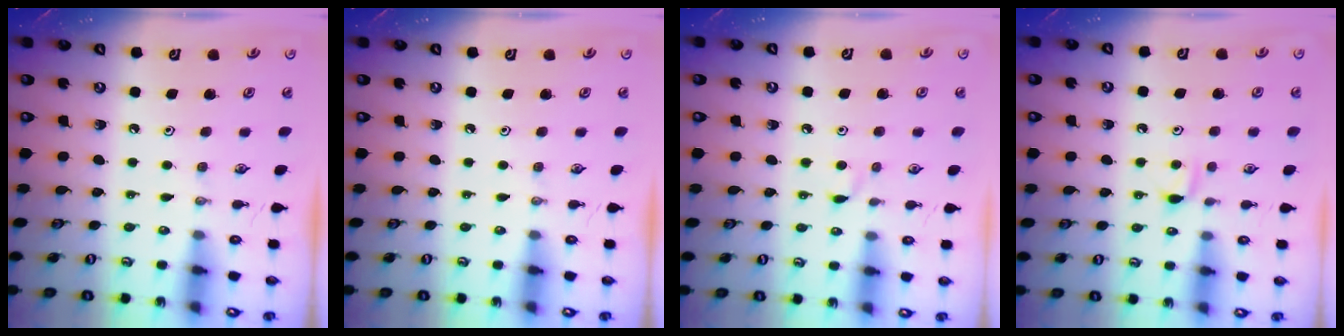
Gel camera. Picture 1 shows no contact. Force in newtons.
{"total": 0.0}
{"total": 3.8, "press": 3.8, "slide": 0.5}
{"total": 4.5, "press": 4.4, "slide": 0.6}